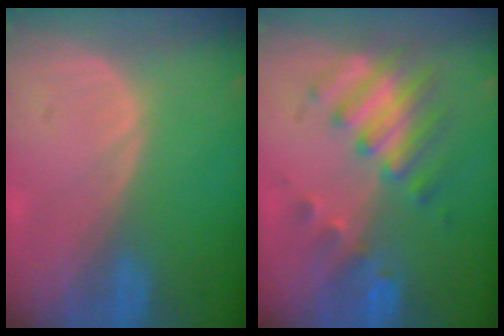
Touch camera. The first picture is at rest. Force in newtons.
{"total": 8.3, "press": 7.2, "slide": 4.1}